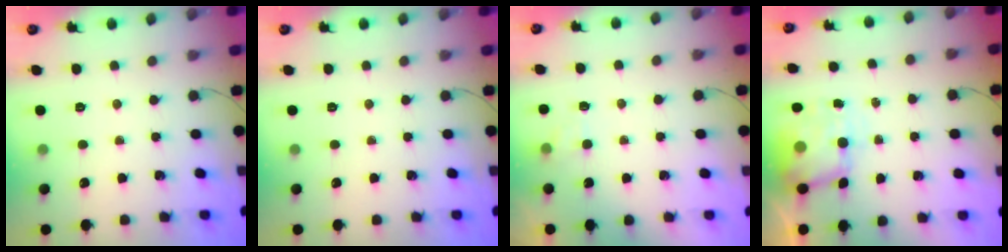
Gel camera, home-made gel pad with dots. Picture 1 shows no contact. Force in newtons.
{"total": 0.0}
{"total": 1.9, "press": 1.4, "slide": 1.2}
{"total": 7.7, "press": 7.4, "slide": 1.8}